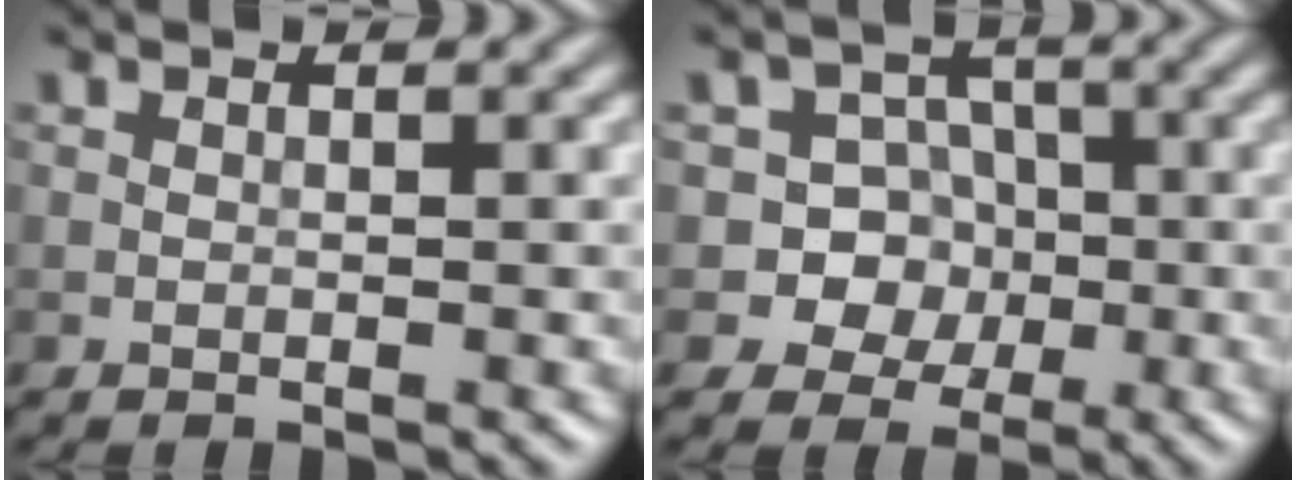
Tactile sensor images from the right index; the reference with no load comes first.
{"total": 6.3, "force": [-1.5, 6.0, 1.4], "torque": [-0.007, 0.022, -0.048]}